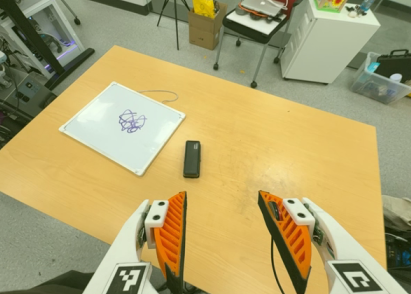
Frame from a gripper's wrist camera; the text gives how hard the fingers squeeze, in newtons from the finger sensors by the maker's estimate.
{"total": 0.0}